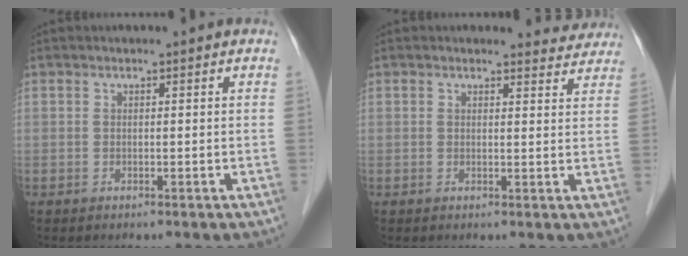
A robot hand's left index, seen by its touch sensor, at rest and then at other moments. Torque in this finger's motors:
{"motor_torque": [0.73, -0.64, 0.00, -0.02]}